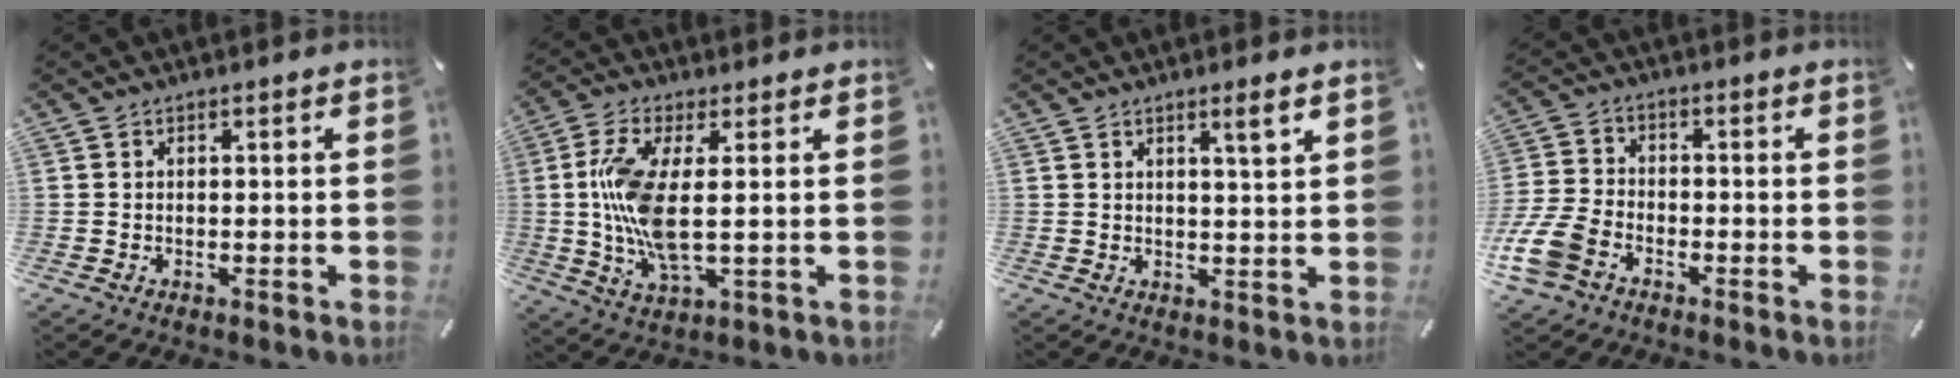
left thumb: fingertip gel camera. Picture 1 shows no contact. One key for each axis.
{"total": 11.8, "fx": 0.7, "fy": 3.9, "fz": 11.1, "tx": -0.244, "ty": -0.020, "tz": 0.008}
{"total": 3.9, "fx": 2.3, "fy": 0.2, "fz": 3.1, "tx": -0.057, "ty": -0.005, "tz": 0.036}
{"total": 9.6, "fx": -4.8, "fy": 6.4, "fz": 5.4, "tx": -0.128, "ty": 0.019, "tz": -0.090}